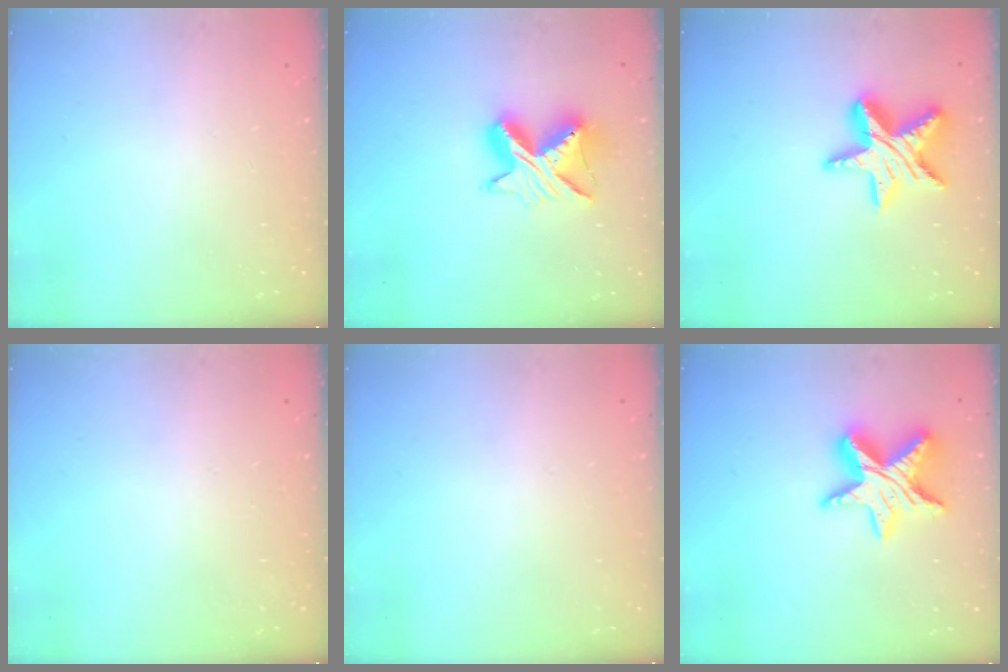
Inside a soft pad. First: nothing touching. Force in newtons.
{"total": 10.2, "press": 10.2, "slide": 0.6}
{"total": 16.8, "press": 16.7, "slide": 1.4}
{"total": 0.0}
{"total": 0.0}
{"total": 14.8, "press": 14.8, "slide": 0.8}